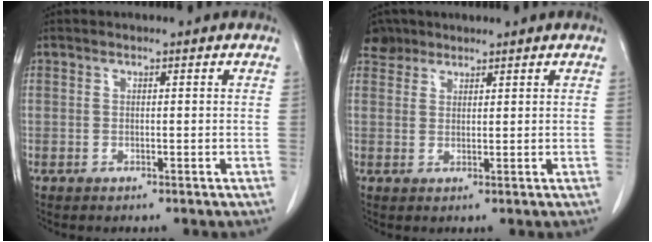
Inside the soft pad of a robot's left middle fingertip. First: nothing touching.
{"total": 2.8, "force": [2.4, 1.5, -0.2], "torque": [0.002, 0.008, 0.043]}